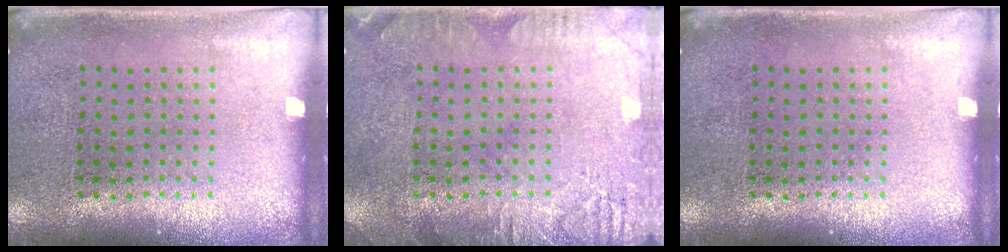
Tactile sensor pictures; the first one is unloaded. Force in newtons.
{"total": 2.6, "press": 2.5, "slide": 0.4}
{"total": 0.0}